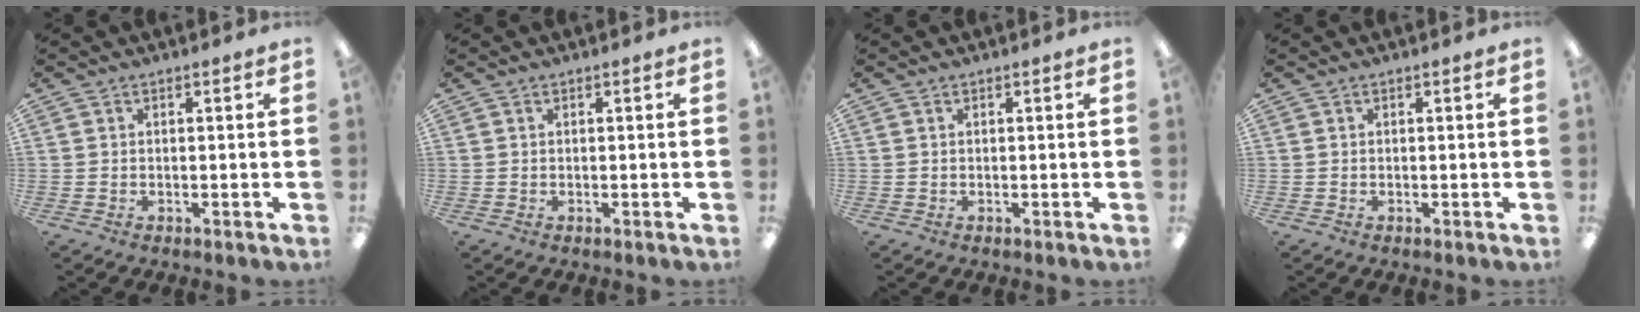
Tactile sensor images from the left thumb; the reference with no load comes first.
{"total": 0.0}
{"total": 0.0}
{"total": 0.0}